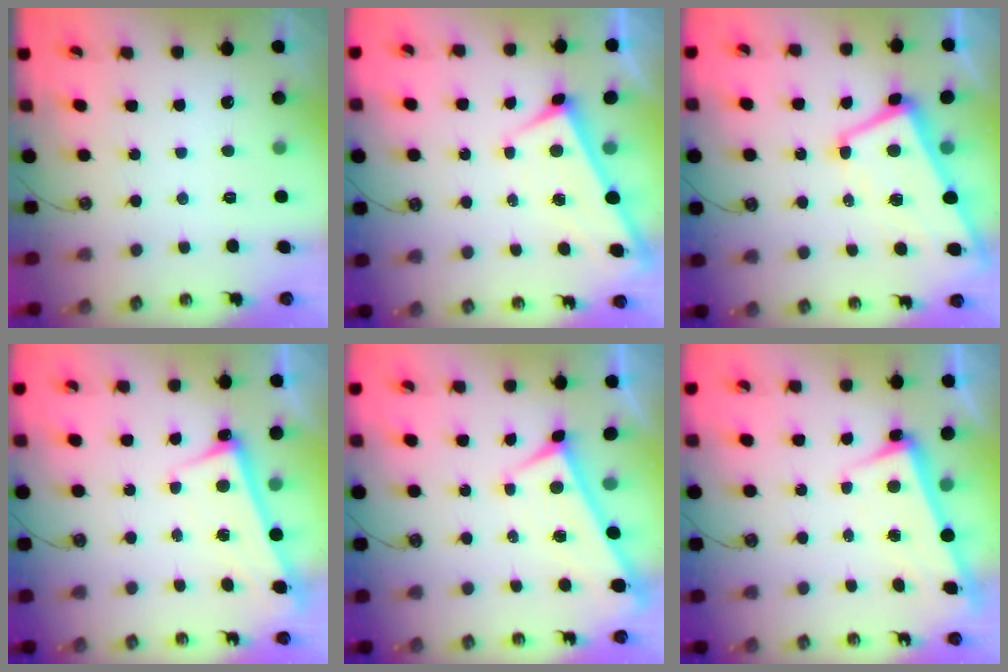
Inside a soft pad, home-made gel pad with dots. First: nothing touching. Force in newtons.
{"total": 1.7, "press": 1.7, "slide": 0.1}
{"total": 1.2, "press": 0.4, "slide": 1.1}
{"total": 2.8, "press": 2.8, "slide": 0.5}
{"total": 0.0}
{"total": 2.6, "press": 2.4, "slide": 1.0}